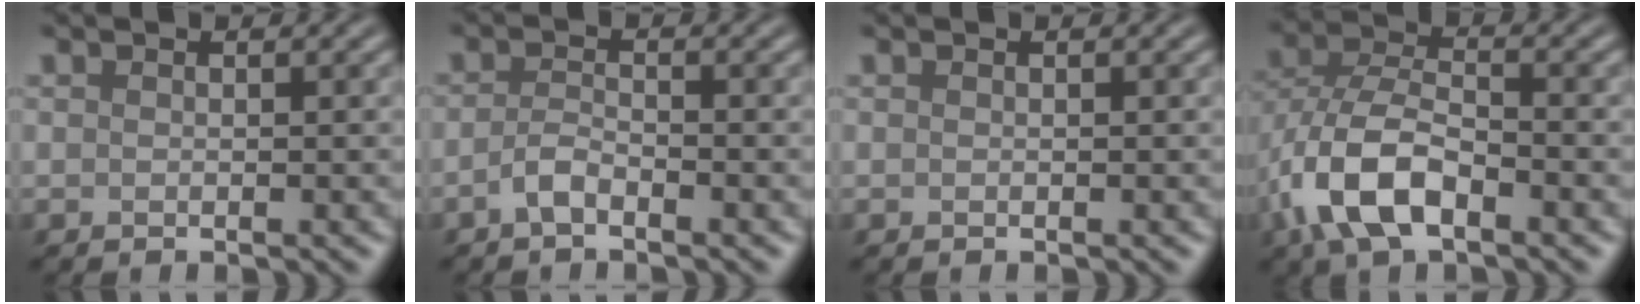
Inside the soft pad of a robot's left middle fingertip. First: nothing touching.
{"total": 1.7, "force": [-1.1, 0.5, 1.2], "torque": [-0.027, 0.003, -0.025]}
{"total": 0.0}
{"total": 7.6, "force": [-3.2, 3.8, 5.7], "torque": [-0.122, 0.001, -0.071]}